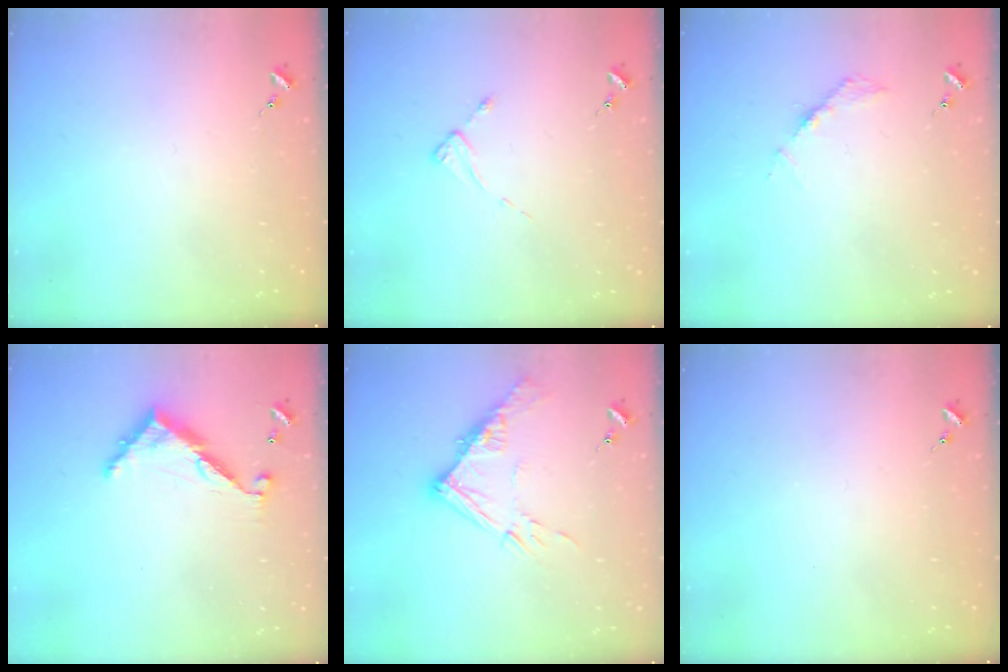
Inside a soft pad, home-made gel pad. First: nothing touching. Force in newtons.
{"total": 2.3, "press": 2.3, "slide": 0.3}
{"total": 3.6, "press": 3.6, "slide": 0.5}
{"total": 9.0, "press": 9.0, "slide": 0.7}
{"total": 13.2, "press": 13.2, "slide": 1.2}
{"total": 0.0}